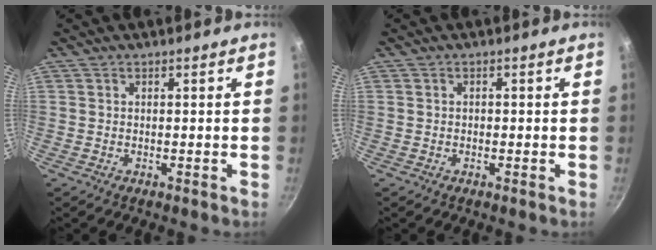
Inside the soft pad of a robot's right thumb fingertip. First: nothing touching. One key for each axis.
{"total": 0.5, "fx": -0.2, "fy": 0.4, "fz": 0.2, "tx": -0.004, "ty": 0.004, "tz": -0.002}